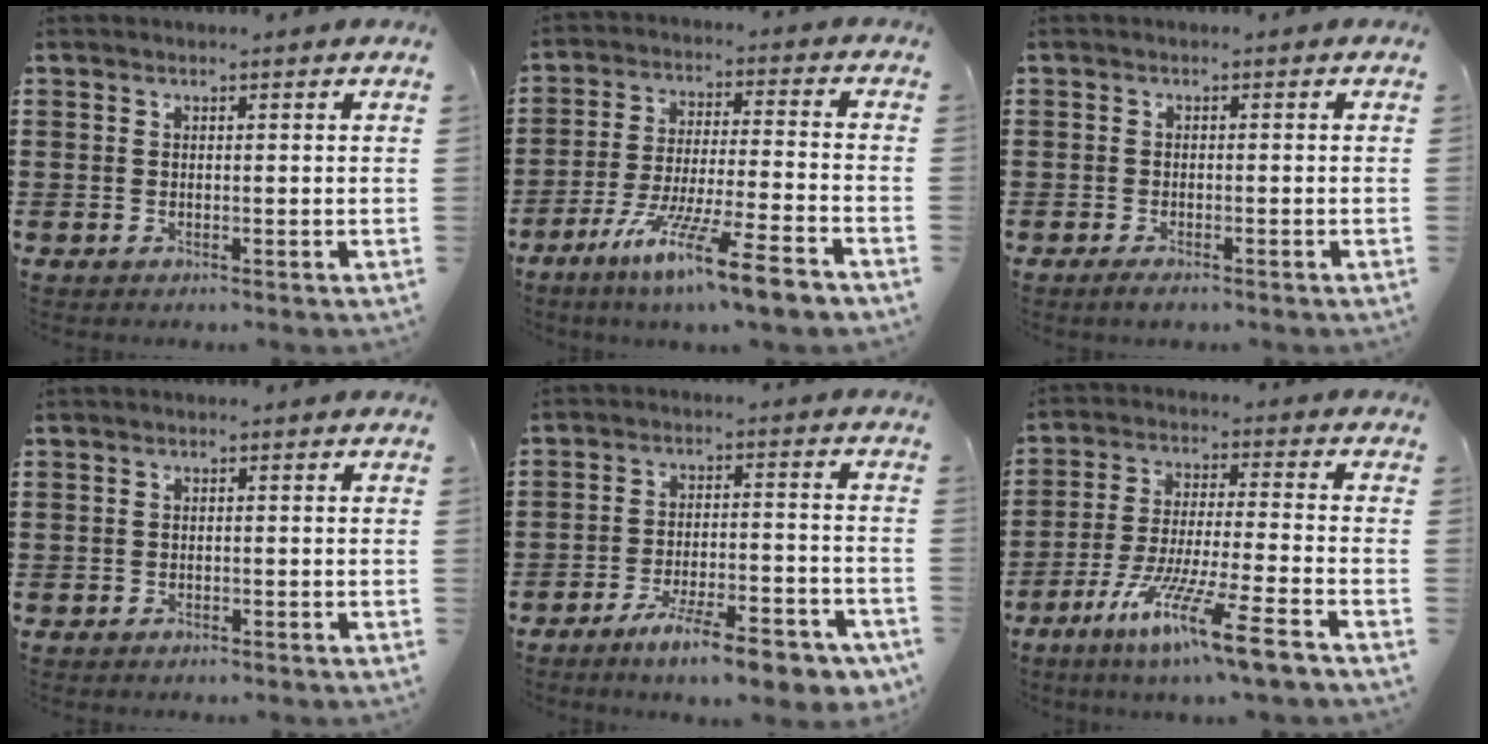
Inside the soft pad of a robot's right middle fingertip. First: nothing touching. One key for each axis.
{"total": 11.6, "fx": -8.7, "fy": 0.3, "fz": 7.8, "tx": -0.149, "ty": 0.001, "tz": -0.166}
{"total": 1.1, "fx": -0.8, "fy": 0.2, "fz": 0.7, "tx": -0.015, "ty": -0.007, "tz": -0.014}
{"total": 0.6, "fx": -0.5, "fy": 0.2, "fz": 0.1, "tx": -0.005, "ty": -0.001, "tz": -0.010}
{"total": 9.7, "fx": -7.3, "fy": 1.5, "fz": 6.2, "tx": -0.103, "ty": 0.007, "tz": -0.131}
{"total": 11.3, "fx": -8.1, "fy": 0.1, "fz": 7.9, "tx": -0.156, "ty": -0.005, "tz": -0.157}